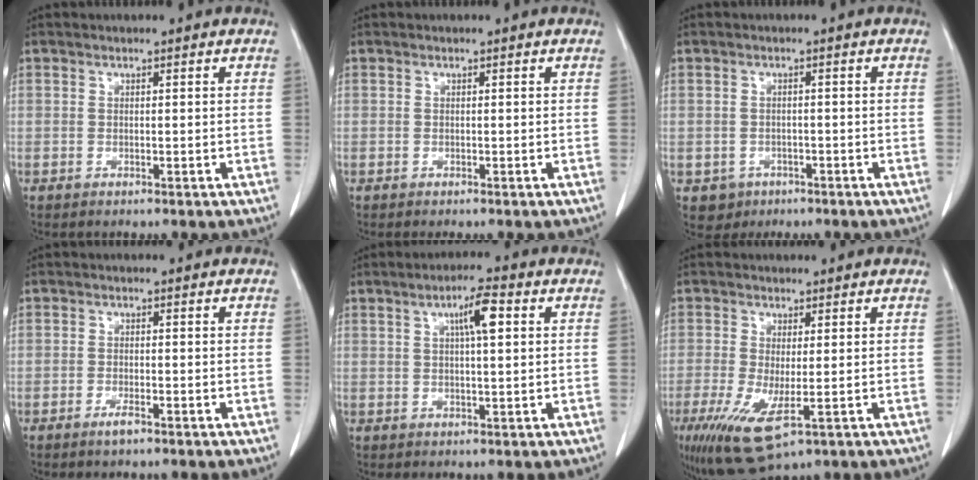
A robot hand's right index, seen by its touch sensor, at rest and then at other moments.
{"total": 0.0}
{"total": 2.9, "force": [-1.4, 2.5, 0.3], "torque": [0.000, 0.008, -0.015]}
{"total": 1.8, "force": [-1.3, 0.3, 1.2], "torque": [-0.025, -0.002, -0.023]}
{"total": 5.3, "force": [1.7, 0.6, 4.9], "torque": [-0.086, 0.007, 0.028]}
{"total": 8.9, "force": [-3.3, 2.3, 7.9], "torque": [-0.147, -0.029, -0.049]}